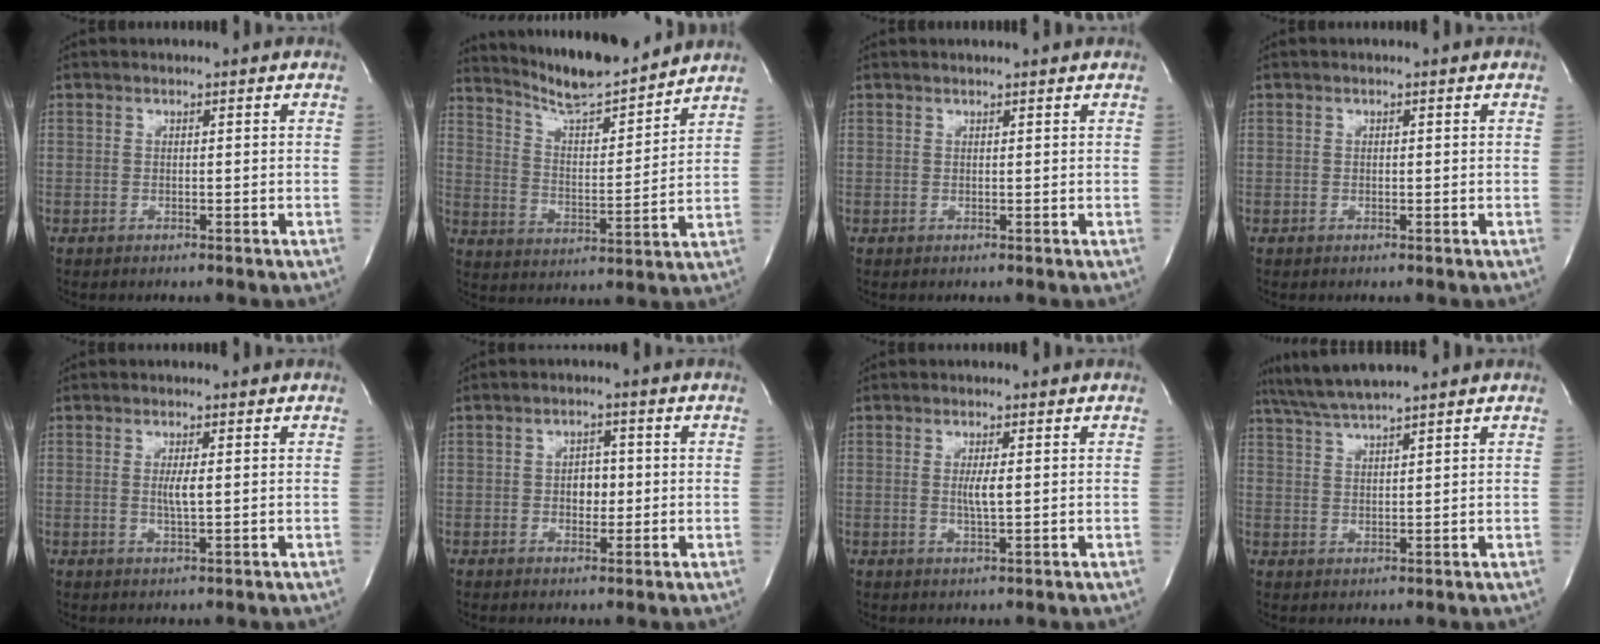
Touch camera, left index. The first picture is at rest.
{"total": 14.0, "force": [13.0, 0.9, 5.0], "torque": [-0.089, -0.002, 0.215]}
{"total": 2.2, "force": [2.1, 0.0, 0.7], "torque": [-0.009, 0.010, 0.024]}
{"total": 0.0}
{"total": 2.4, "force": [0.2, 0.1, 2.4], "torque": [-0.049, -0.005, 0.003]}
{"total": 3.1, "force": [-0.2, 2.1, 2.4], "torque": [-0.031, 0.005, -0.002]}
{"total": 2.6, "force": [0.2, 0.2, 2.6], "torque": [-0.053, -0.005, 0.003]}
{"total": 7.4, "force": [6.4, -0.6, 3.6], "torque": [-0.066, 0.023, 0.117]}